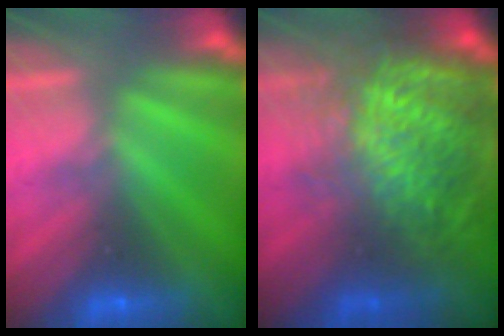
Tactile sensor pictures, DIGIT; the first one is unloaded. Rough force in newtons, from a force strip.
{"total": 7.5}